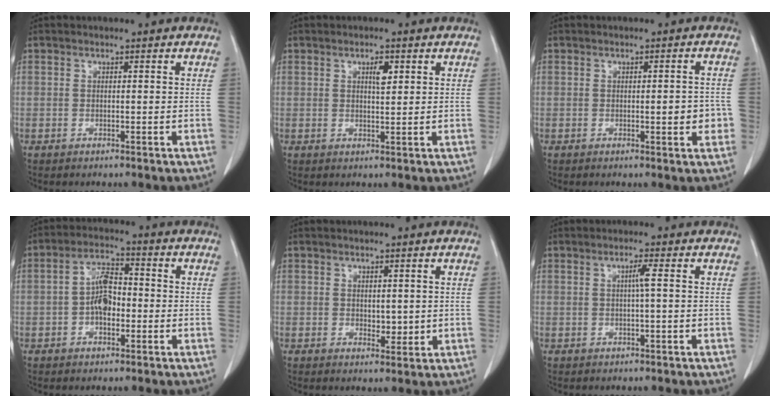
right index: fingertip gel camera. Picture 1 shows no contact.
{"total": 2.3, "force": [1.0, 0.7, 1.9], "torque": [-0.034, -0.001, 0.017]}
{"total": 3.3, "force": [-0.6, 0.9, 3.1], "torque": [-0.038, 0.002, -0.007]}
{"total": 5.7, "force": [-1.0, 2.8, 4.8], "torque": [-0.095, 0.015, -0.025]}
{"total": 2.1, "force": [0.3, 1.3, 1.7], "torque": [-0.022, -0.007, 0.009]}
{"total": 1.8, "force": [0.2, -0.4, 1.7], "torque": [-0.029, 0.002, 0.003]}